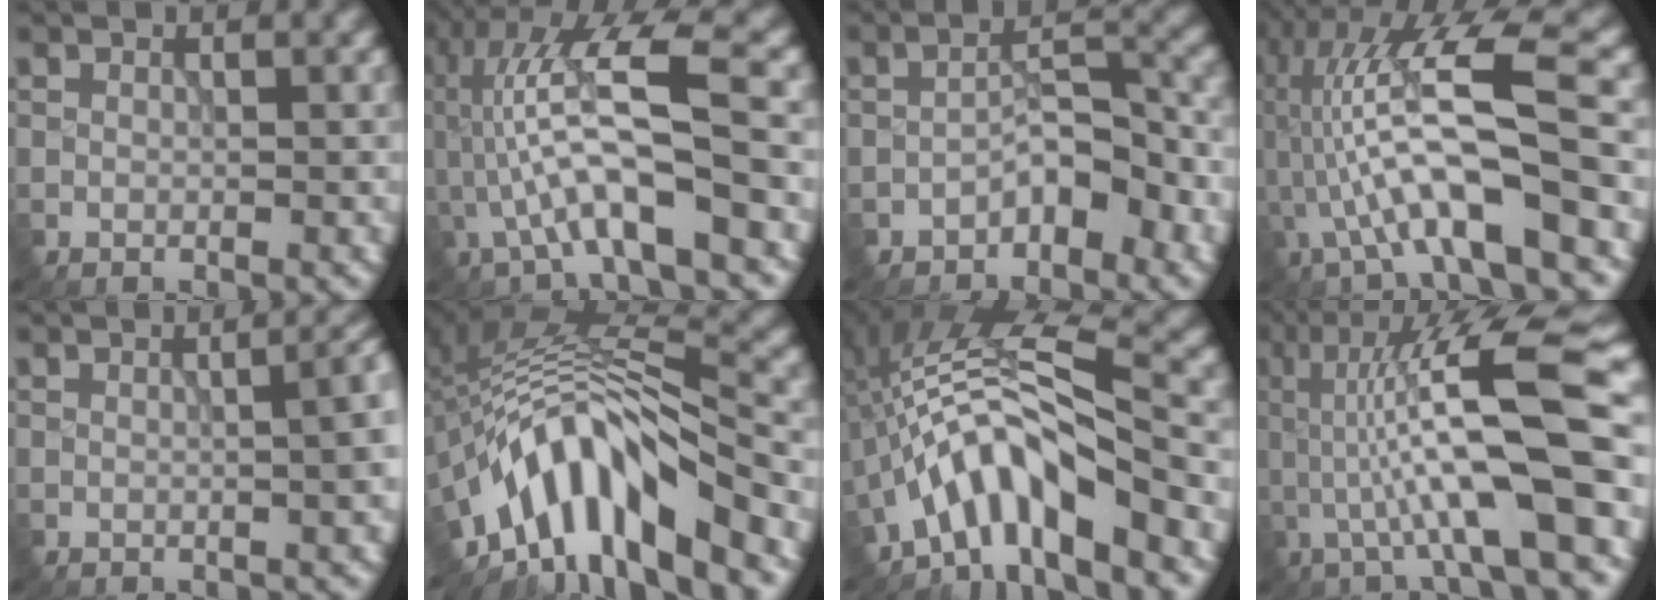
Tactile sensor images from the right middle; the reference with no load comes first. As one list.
[{"total": 8.6, "force": [-1.2, 1.8, 8.4], "torque": [-0.165, 0.023, -0.025]}, {"total": 3.7, "force": [-2.2, 1.4, 2.7], "torque": [-0.036, 0.020, -0.040]}, {"total": 10.7, "force": [-1.8, 2.3, 10.3], "torque": [-0.198, 0.028, -0.035]}, {"total": 6.6, "force": [0.4, 3.4, 5.6], "torque": [-0.006, 0.027, -0.005]}, {"total": 10.6, "force": [-6.3, 2.8, 8.1], "torque": [-0.124, 0.017, -0.113]}, {"total": 7.7, "force": [-3.7, 1.9, 6.5], "torque": [-0.112, 0.022, -0.071]}, {"total": 12.7, "force": [-0.1, 2.3, 12.5], "torque": [-0.201, 0.028, -0.007]}]